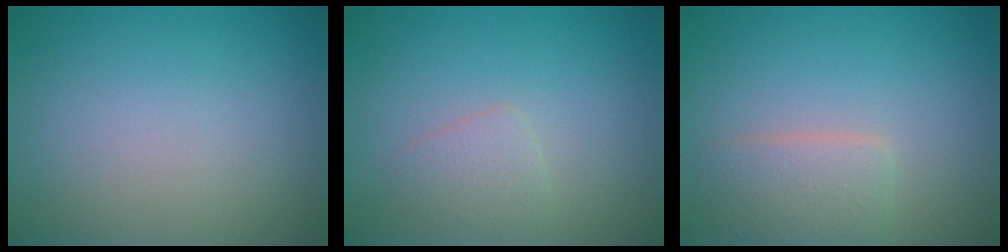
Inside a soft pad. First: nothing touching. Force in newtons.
{"total": 1.5, "press": 1.5, "slide": 0.1}
{"total": 2.6, "press": 2.6, "slide": 0.1}